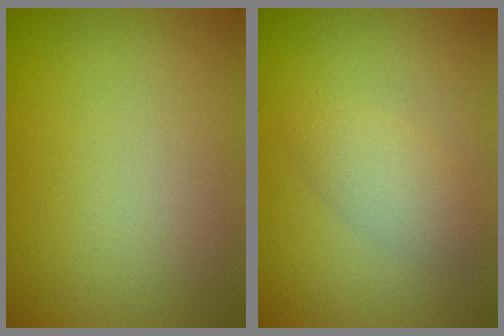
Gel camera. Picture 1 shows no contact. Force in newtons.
{"total": 2.4, "press": 2.4, "slide": 0.1}